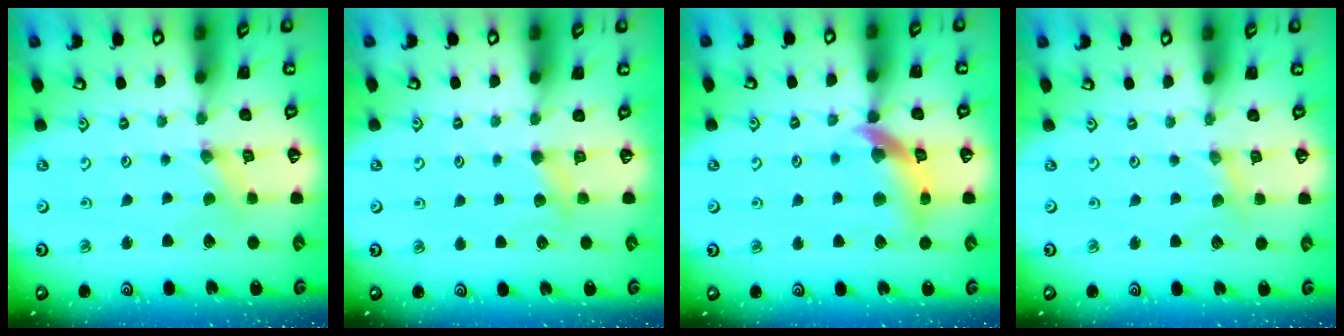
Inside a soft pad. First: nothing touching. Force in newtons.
{"total": 3.8, "press": 3.8, "slide": 0.5}
{"total": 12.7, "press": 12.6, "slide": 1.6}
{"total": 1.7, "press": 1.7, "slide": 0.2}